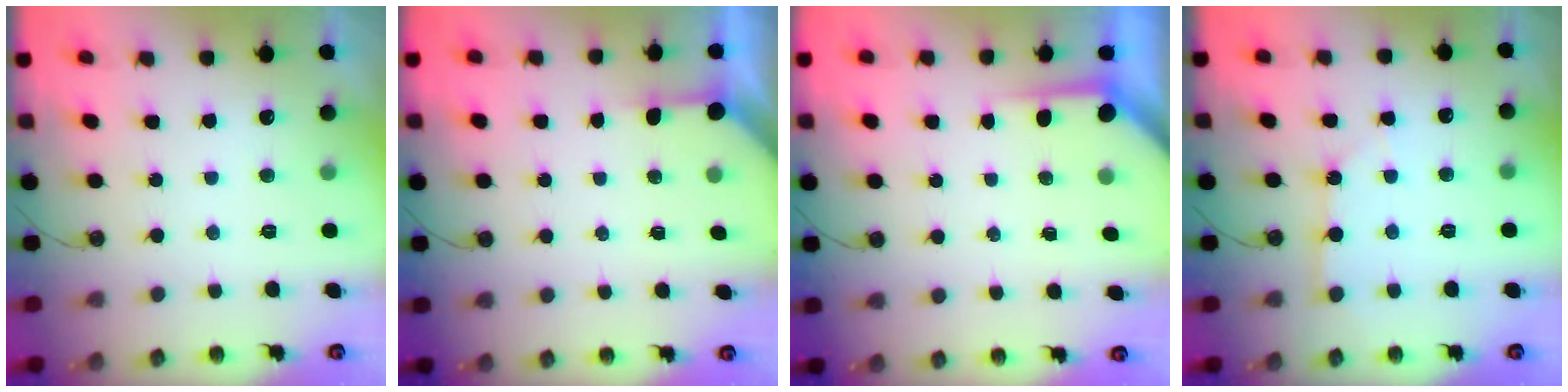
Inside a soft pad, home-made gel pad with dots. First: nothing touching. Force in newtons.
{"total": 3.1, "press": 3.0, "slide": 0.3}
{"total": 3.7, "press": 3.7, "slide": 0.4}
{"total": 3.0, "press": 3.0, "slide": 0.4}